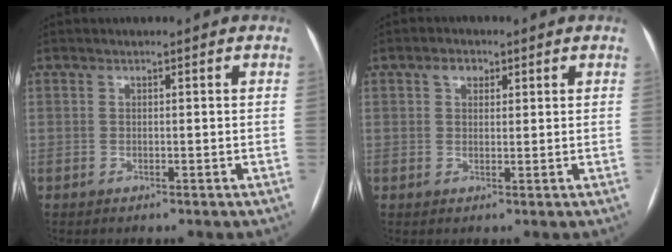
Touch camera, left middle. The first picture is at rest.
{"total": 2.4, "force": [1.2, 1.7, 1.2], "torque": [-0.023, 0.011, 0.021]}